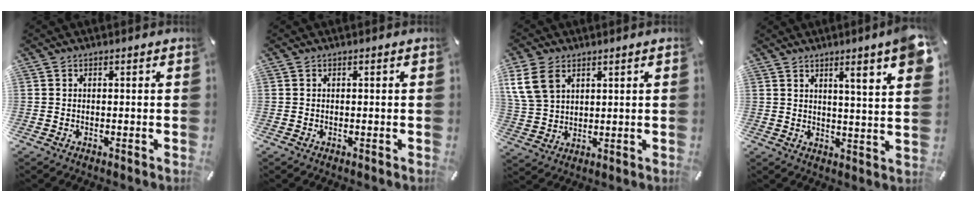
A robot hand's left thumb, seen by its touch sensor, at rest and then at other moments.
{"total": 0.0}
{"total": 8.4, "force": [4.0, 6.1, 4.1], "torque": [-0.114, 0.003, 0.078]}
{"total": 8.9, "force": [5.2, 0.3, 7.2], "torque": [-0.099, -0.036, 0.075]}